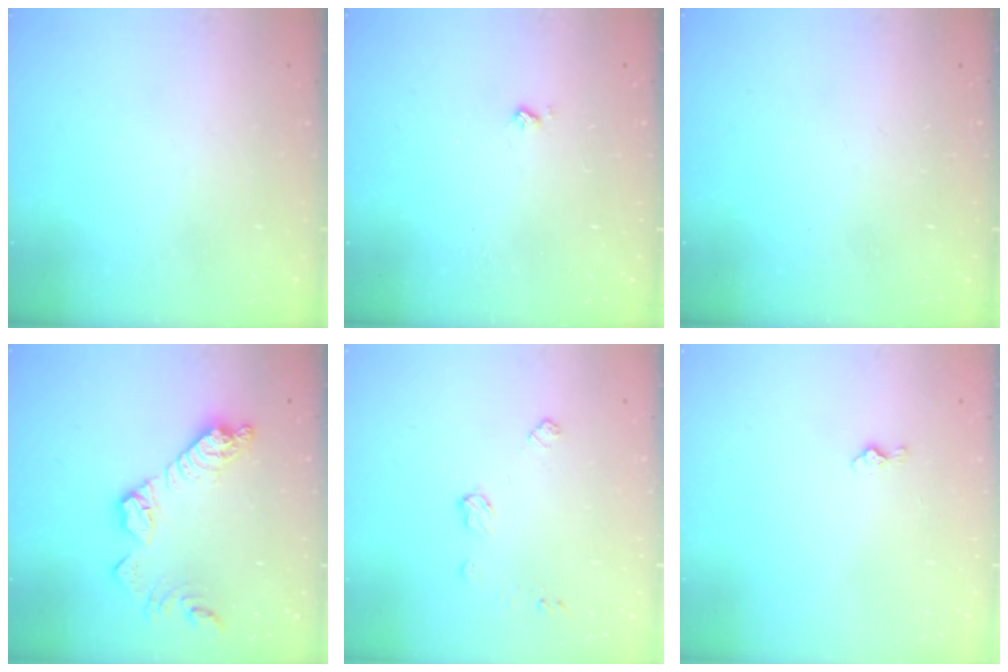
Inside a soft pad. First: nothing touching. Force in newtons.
{"total": 2.7, "press": 2.7, "slide": 0.4}
{"total": 0.0}
{"total": 13.8, "press": 13.8, "slide": 0.7}
{"total": 6.1, "press": 6.1, "slide": 0.4}
{"total": 3.4, "press": 3.4, "slide": 0.5}